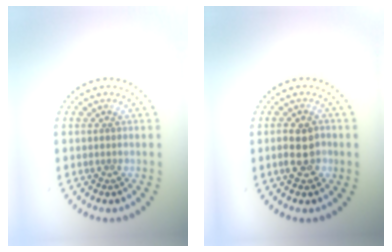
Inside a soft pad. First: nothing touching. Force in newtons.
{"total": 2.9, "press": 2.8, "slide": 0.4}